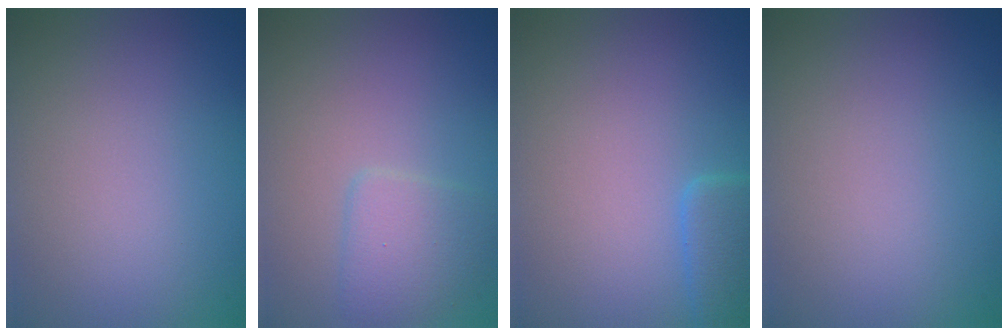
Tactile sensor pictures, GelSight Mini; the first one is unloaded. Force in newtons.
{"total": 2.3, "press": 2.3, "slide": 0.1}
{"total": 2.6, "press": 2.6, "slide": 0.2}
{"total": 0.0}